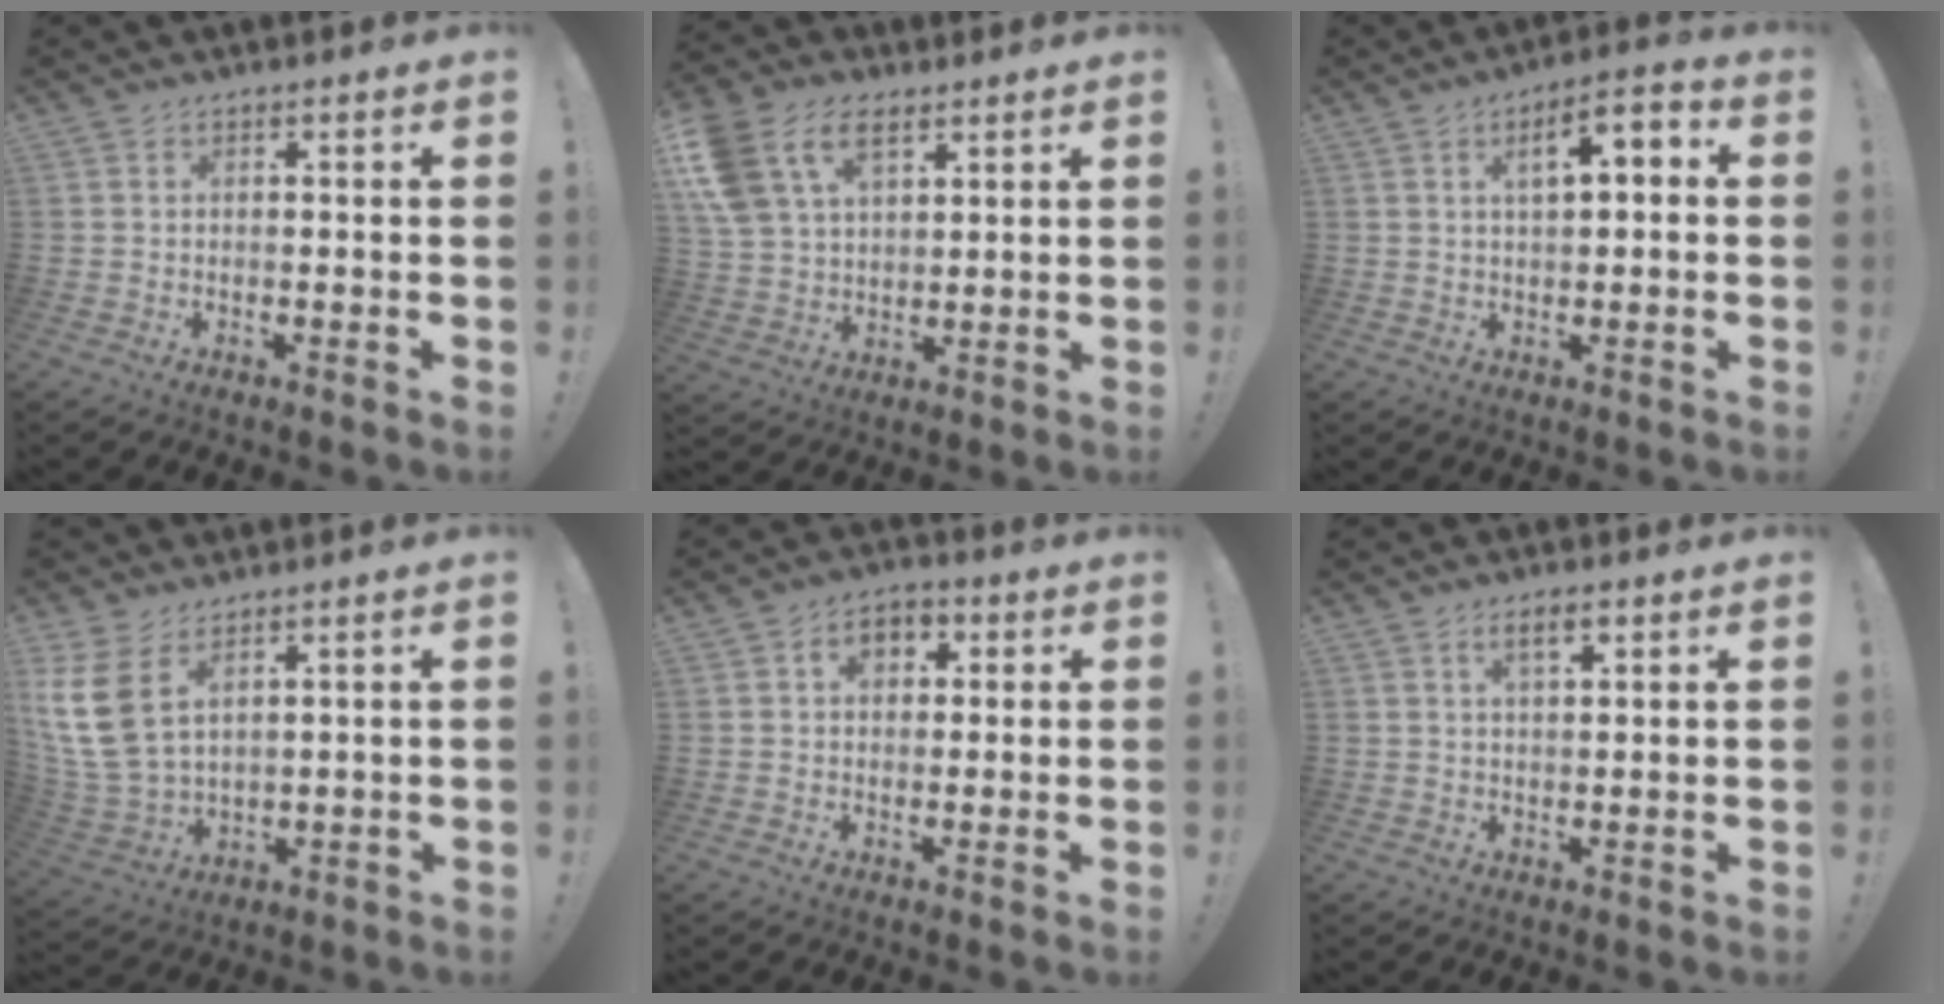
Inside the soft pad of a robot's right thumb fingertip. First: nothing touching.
{"total": 14.3, "force": [7.1, 9.1, 8.5], "torque": [-0.181, -0.019, 0.140]}
{"total": 7.4, "force": [1.5, 3.3, 6.5], "torque": [-0.097, 0.001, 0.020]}
{"total": 10.7, "force": [5.5, 5.6, 7.4], "torque": [-0.165, -0.032, 0.106]}
{"total": 6.0, "force": [1.6, 4.2, 3.9], "torque": [-0.055, 0.007, 0.026]}
{"total": 4.5, "force": [2.2, 1.7, 3.5], "torque": [-0.055, -0.002, 0.035]}